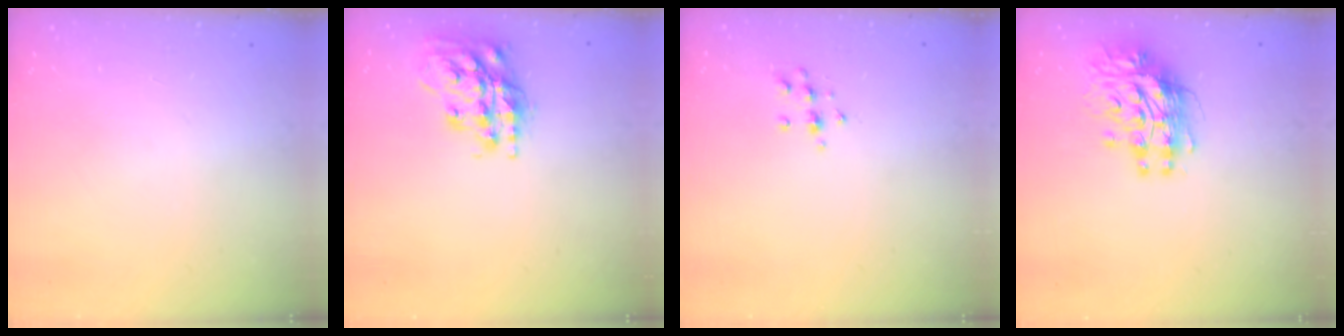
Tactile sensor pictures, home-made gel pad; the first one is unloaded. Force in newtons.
{"total": 17.6, "press": 17.5, "slide": 1.4}
{"total": 8.5, "press": 8.4, "slide": 0.8}
{"total": 11.9, "press": 11.9, "slide": 1.0}